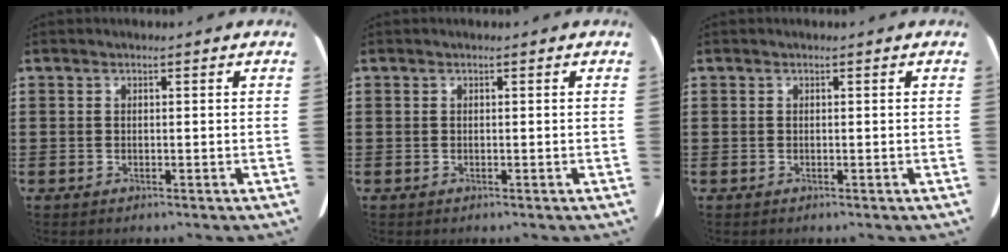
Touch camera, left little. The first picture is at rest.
{"total": 0.0}
{"total": 0.0}